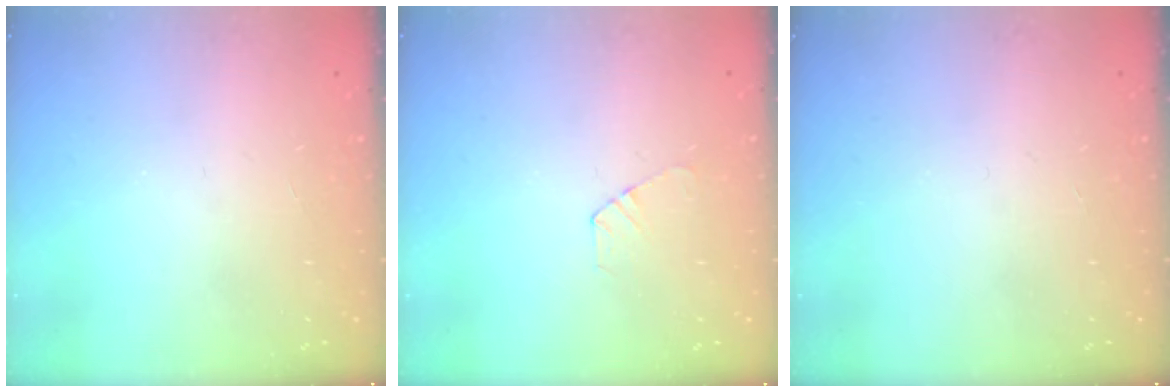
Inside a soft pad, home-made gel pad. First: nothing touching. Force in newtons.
{"total": 4.9, "press": 4.8, "slide": 0.6}
{"total": 0.0}